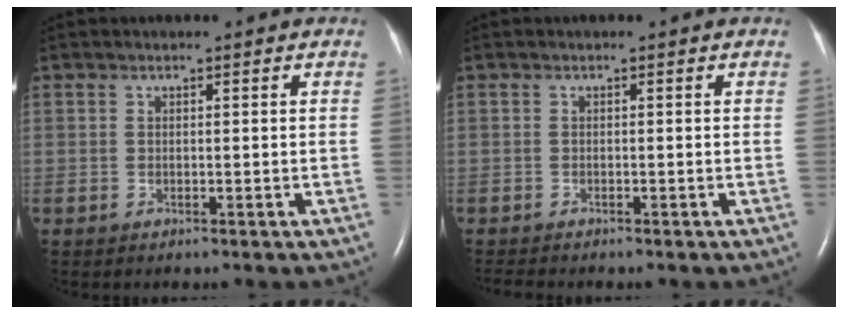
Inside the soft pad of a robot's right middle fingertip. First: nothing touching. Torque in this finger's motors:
{"motor_torque": [0.17, -0.24, -0.02, 0.00]}